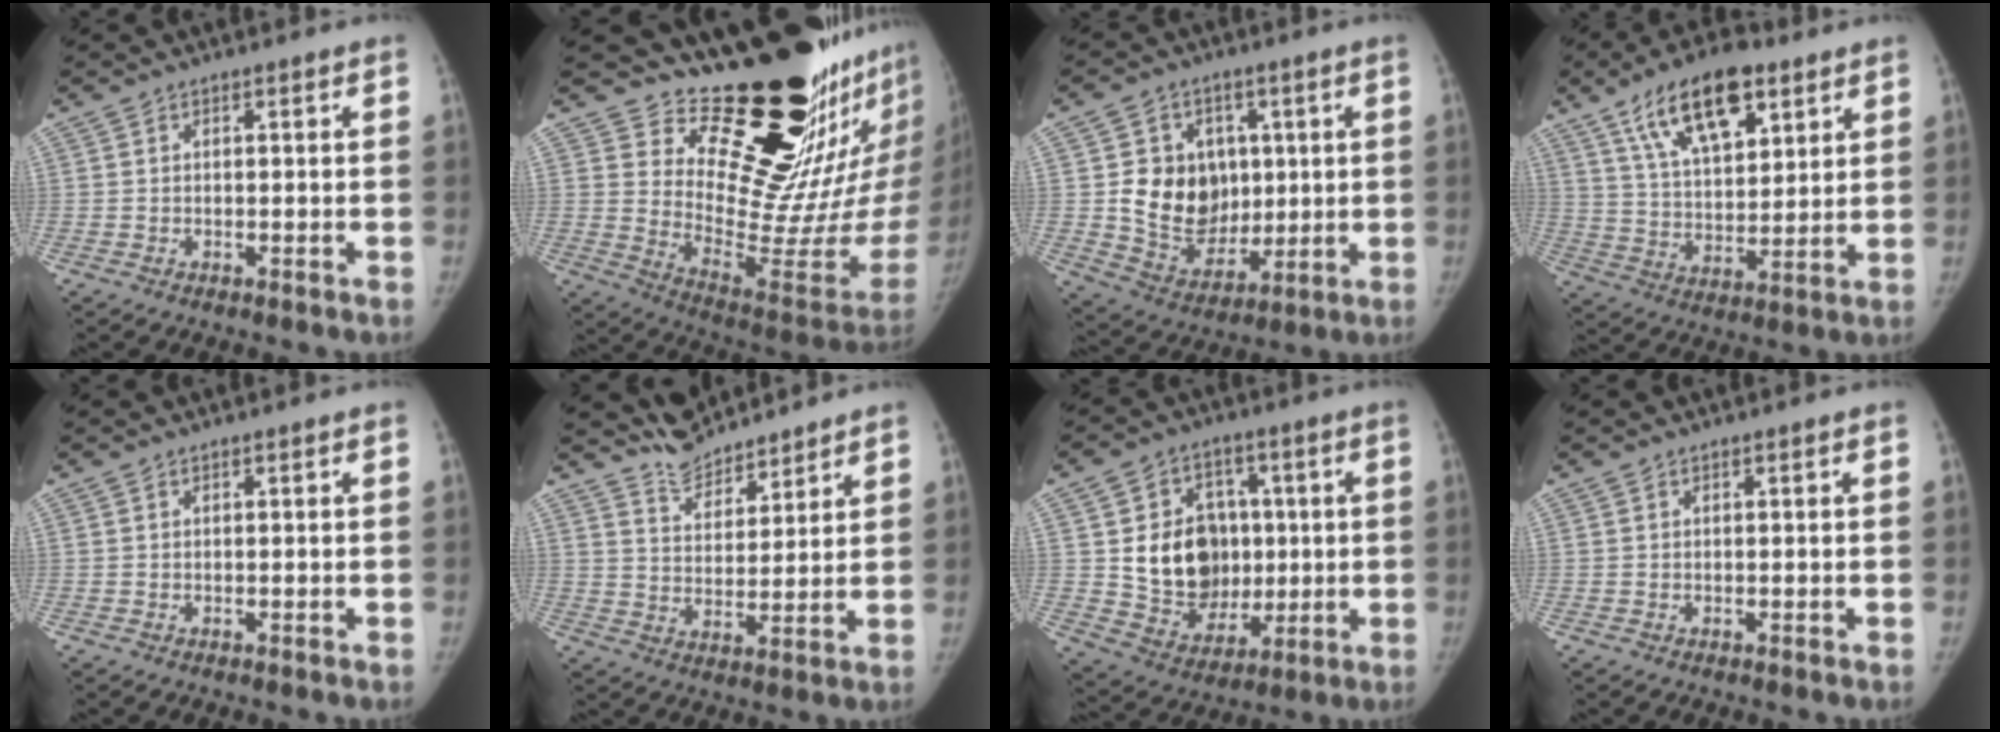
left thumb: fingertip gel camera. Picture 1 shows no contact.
{"total": 23.4, "force": [16.9, 7.0, 14.6], "torque": [-0.155, -0.158, 0.260]}
{"total": 13.7, "force": [1.9, 11.4, 7.4], "torque": [-0.075, -0.013, 0.052]}
{"total": 17.3, "force": [9.5, 8.0, 12.0], "torque": [-0.163, -0.032, 0.168]}
{"total": 0.0}
{"total": 7.7, "force": [7.3, 2.2, 0.4], "torque": [0.010, -0.047, 0.142]}
{"total": 15.7, "force": [1.2, 12.8, 9.0], "torque": [-0.096, -0.004, 0.040]}
{"total": 0.0}